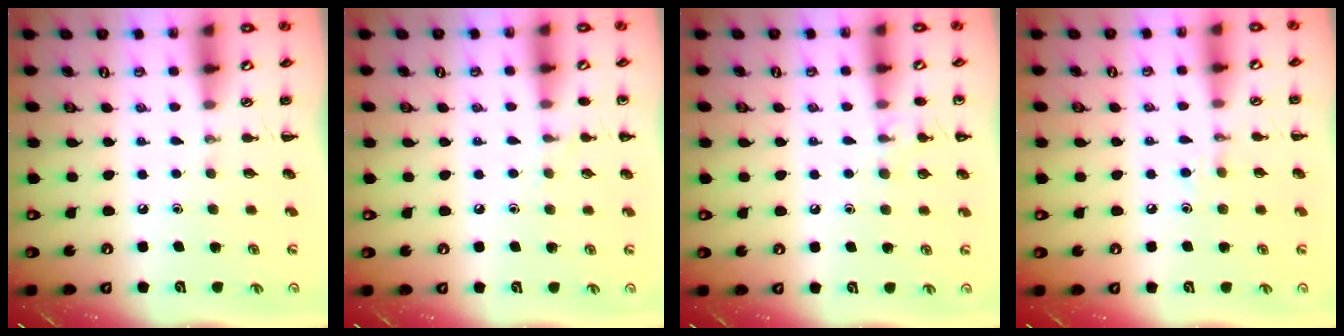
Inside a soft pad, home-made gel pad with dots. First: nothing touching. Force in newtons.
{"total": 6.2, "press": 6.0, "slide": 1.9}
{"total": 8.1, "press": 7.8, "slide": 2.1}
{"total": 4.9, "press": 4.7, "slide": 1.4}